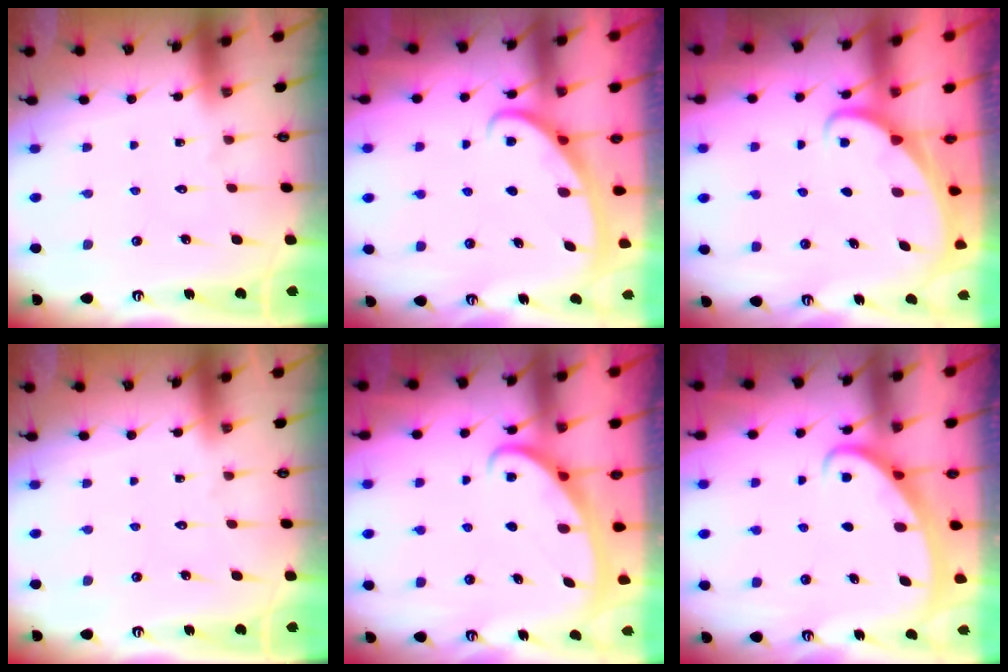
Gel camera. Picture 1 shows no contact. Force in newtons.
{"total": 2.7, "press": 2.7, "slide": 0.3}
{"total": 1.6, "press": 1.6, "slide": 0.1}
{"total": 0.0}
{"total": 2.7, "press": 2.7, "slide": 0.4}
{"total": 2.4, "press": 2.4, "slide": 0.4}